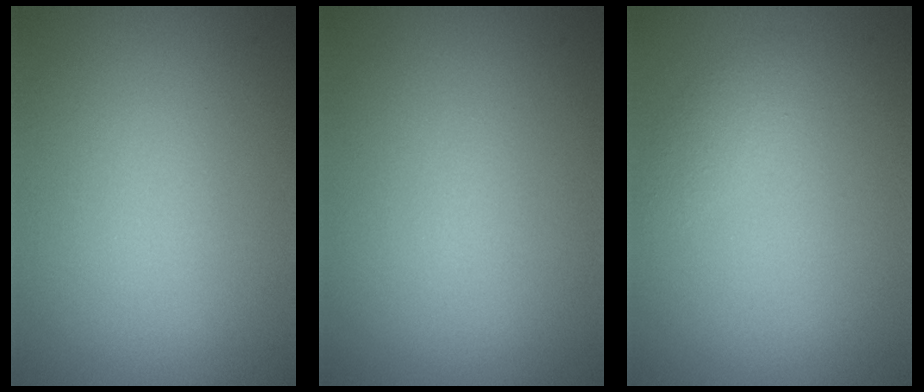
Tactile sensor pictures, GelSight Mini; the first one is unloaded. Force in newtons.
{"total": 0.0}
{"total": 1.1, "press": 1.1, "slide": 0.1}